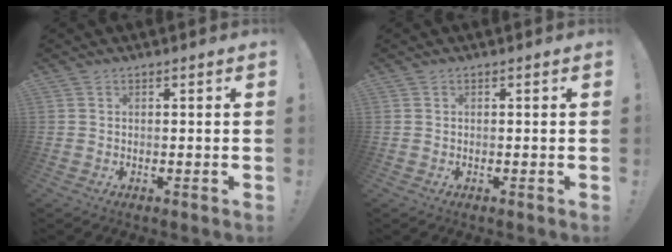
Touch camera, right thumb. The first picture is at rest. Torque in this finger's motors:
{"motor_torque": [-0.10, -0.13, 0.05, -0.02, 0.07]}